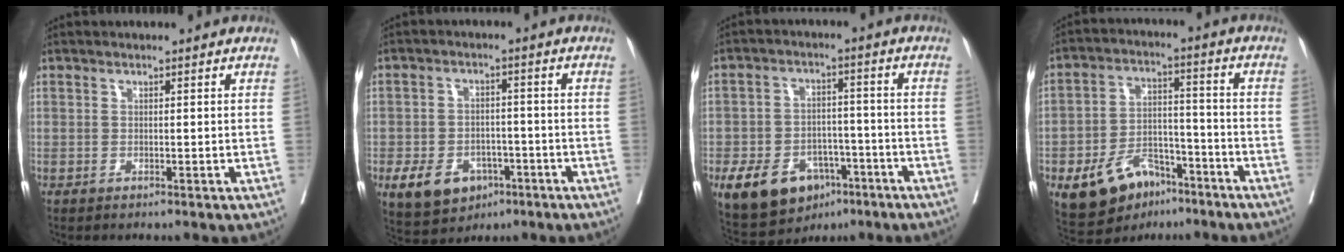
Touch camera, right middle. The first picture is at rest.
{"total": 9.6, "force": [-4.8, 6.8, 4.9], "torque": [-0.083, 0.011, -0.065]}
{"total": 13.0, "force": [-7.1, 8.2, 7.2], "torque": [-0.120, 0.011, -0.108]}
{"total": 11.7, "force": [-7.1, 6.7, 6.5], "torque": [-0.115, 0.010, -0.115]}